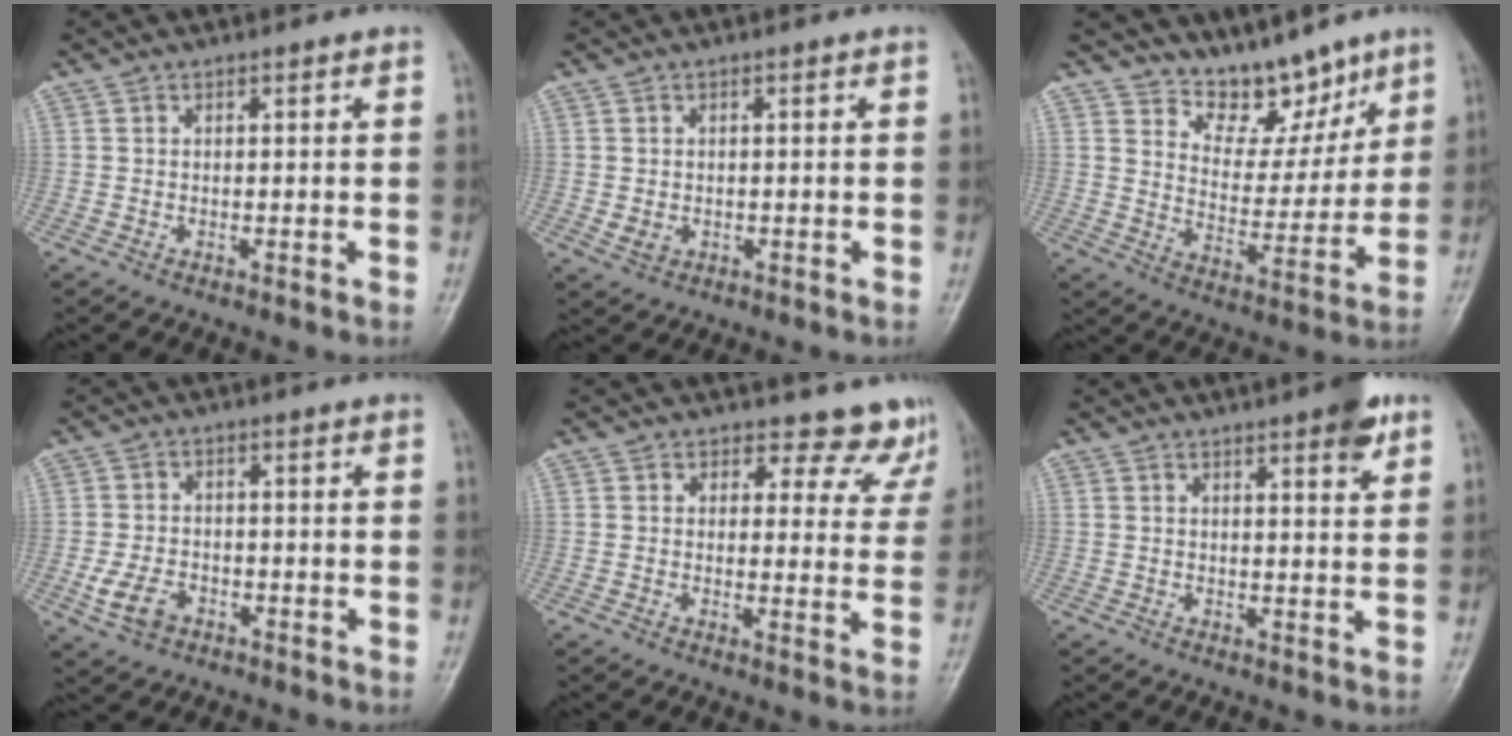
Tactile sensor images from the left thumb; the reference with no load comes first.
{"total": 2.3, "force": [-0.4, 1.9, 1.2], "torque": [-0.014, -0.001, -0.001]}
{"total": 10.1, "force": [8.4, 4.9, 2.7], "torque": [-0.004, -0.062, 0.148]}
{"total": 5.5, "force": [-2.4, 3.8, 3.1], "torque": [-0.060, 0.011, -0.041]}
{"total": 9.4, "force": [8.3, 4.4, 0.4], "torque": [0.055, -0.050, 0.068]}
{"total": 5.4, "force": [3.2, 1.3, 4.1], "torque": [-0.046, -0.013, 0.036]}